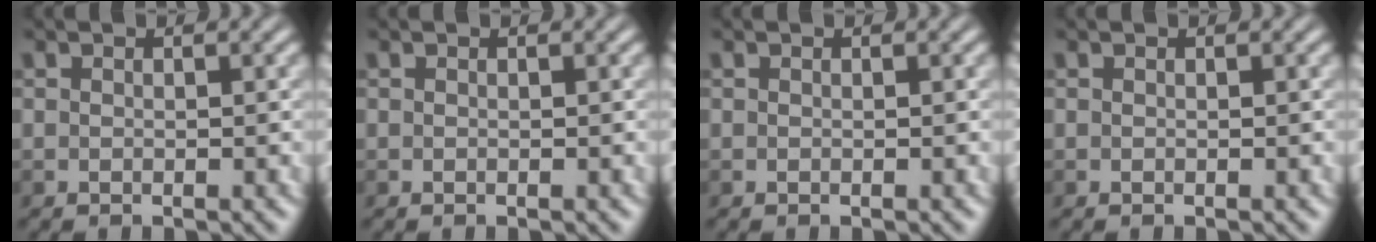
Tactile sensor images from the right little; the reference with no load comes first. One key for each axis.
{"total": 0.0}
{"total": 0.0}
{"total": 0.0}